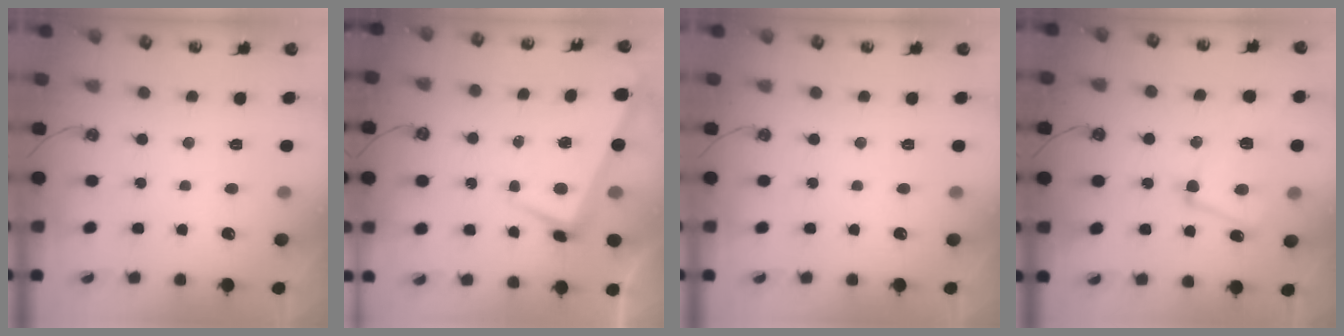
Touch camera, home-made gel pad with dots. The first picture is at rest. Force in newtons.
{"total": 2.2, "press": 2.1, "slide": 0.7}
{"total": 0.0}
{"total": 7.3, "press": 7.1, "slide": 1.4}